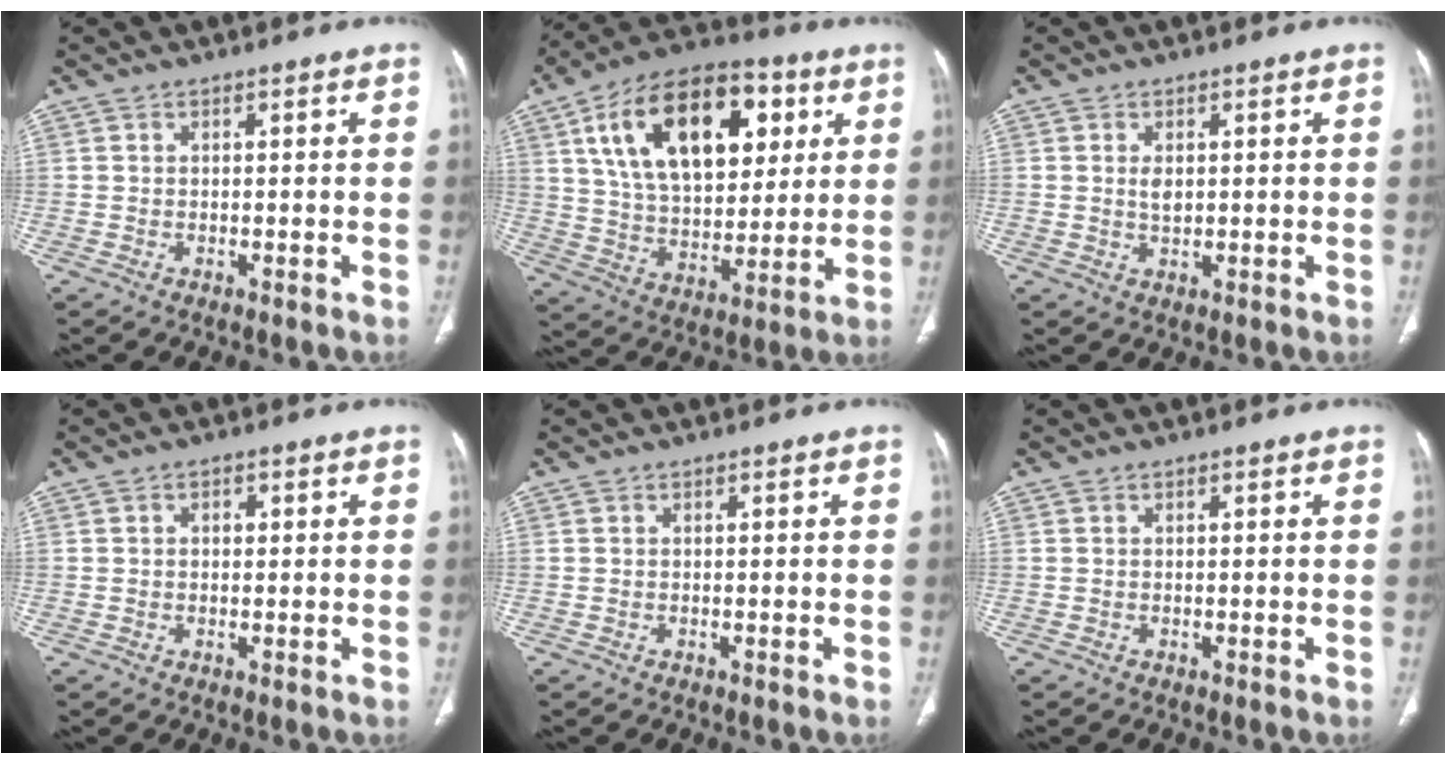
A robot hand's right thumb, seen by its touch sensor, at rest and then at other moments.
{"total": 25.4, "force": [9.0, 14.4, 18.8], "torque": [-0.286, -0.007, 0.149]}
{"total": 2.2, "force": [0.5, 1.2, 1.7], "torque": [-0.029, -0.005, 0.012]}
{"total": 1.6, "force": [0.5, 1.1, 1.1], "torque": [-0.015, 0.002, 0.007]}
{"total": 0.0}
{"total": 0.0}